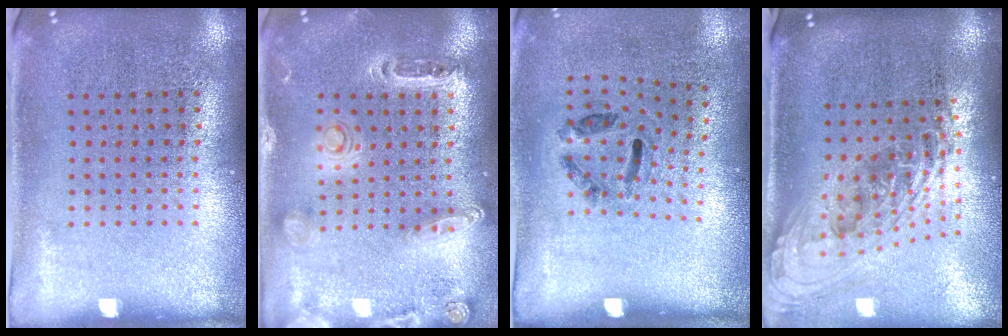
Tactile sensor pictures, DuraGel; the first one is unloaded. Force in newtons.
{"total": 1.4, "press": 1.4, "slide": 0.3}
{"total": 1.3, "press": 0.6, "slide": 1.1}
{"total": 2.2, "press": 1.6, "slide": 1.6}